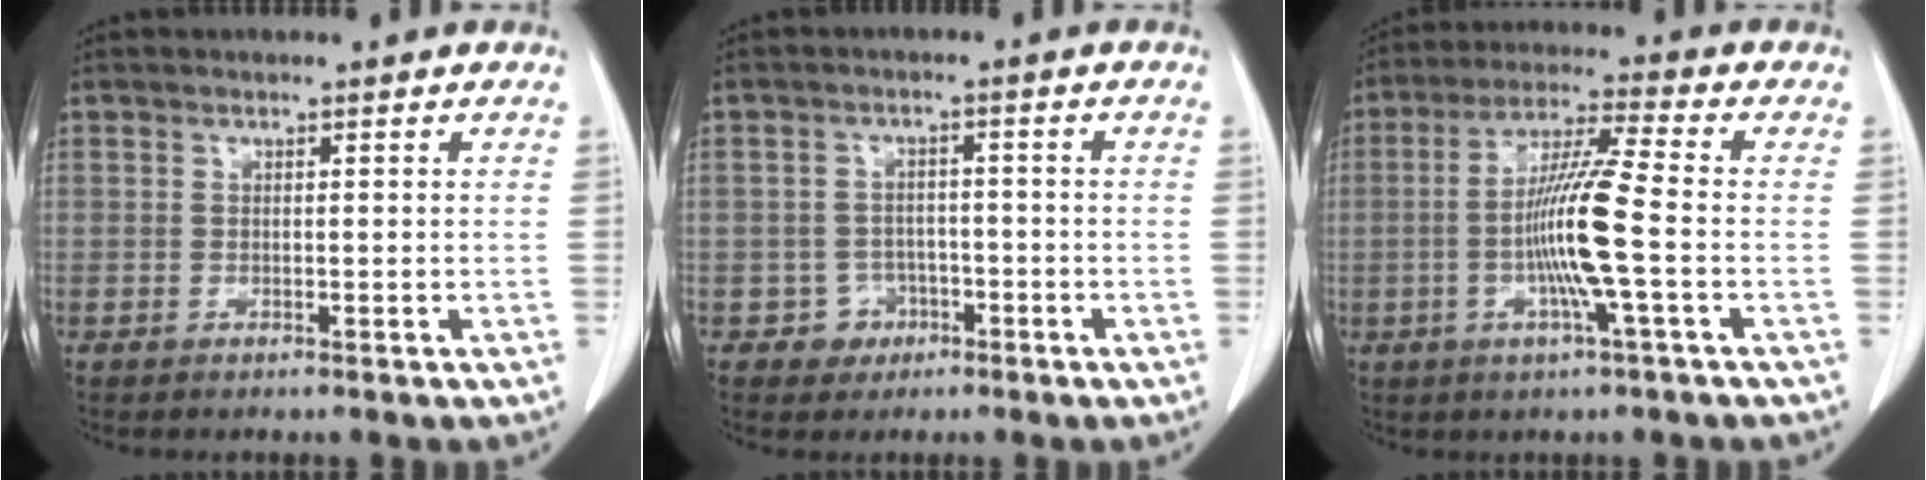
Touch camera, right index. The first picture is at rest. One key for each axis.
{"total": 3.6, "fx": -1.7, "fy": 3.2, "fz": 0.0, "tx": 0.009, "ty": 0.016, "tz": -0.021}
{"total": 11.1, "fx": -1.9, "fy": -0.5, "fz": 10.9, "tx": -0.210, "ty": -0.003, "tz": -0.043}